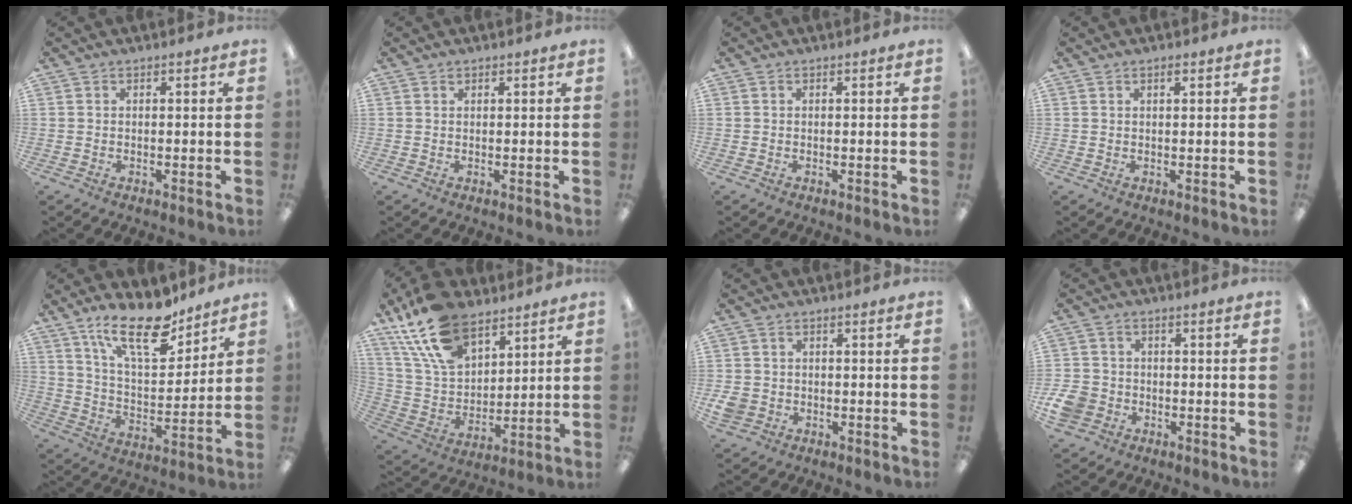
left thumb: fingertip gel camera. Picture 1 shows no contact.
{"total": 0.6, "force": [0.5, 0.3, 0.2], "torque": [-0.004, 0.001, 0.010]}
{"total": 0.0}
{"total": 0.9, "force": [0.7, 0.2, 0.5], "torque": [-0.012, 0.002, 0.012]}
{"total": 17.7, "force": [12.6, 6.7, 10.5], "torque": [-0.175, -0.070, 0.216]}
{"total": 18.2, "force": [12.3, 10.5, 8.3], "torque": [-0.172, -0.051, 0.231]}
{"total": 3.4, "force": [-1.0, 3.0, 1.3], "torque": [-0.034, 0.002, -0.020]}
{"total": 6.2, "force": [-2.1, 5.2, 2.7], "torque": [-0.071, 0.015, -0.040]}